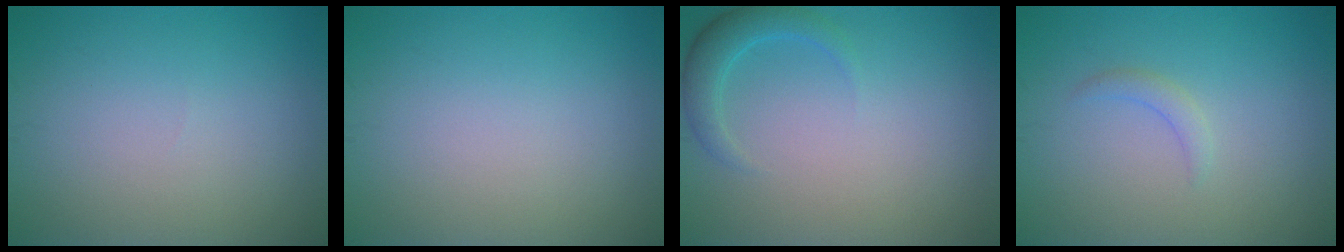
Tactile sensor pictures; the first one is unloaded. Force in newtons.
{"total": 0.0}
{"total": 2.4, "press": 2.4, "slide": 0.1}
{"total": 1.2, "press": 1.2, "slide": 0.2}